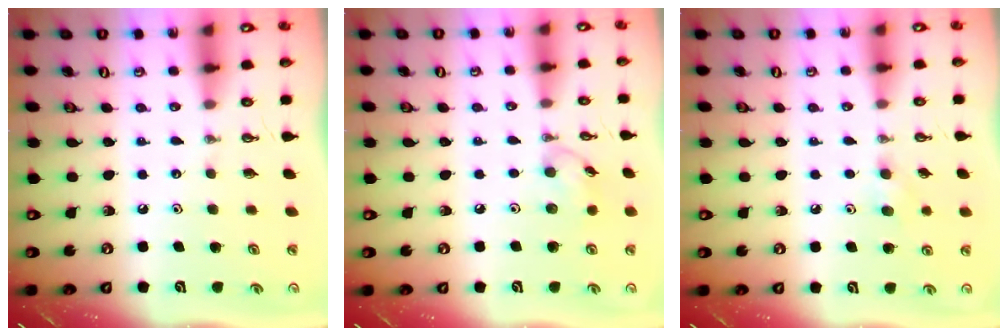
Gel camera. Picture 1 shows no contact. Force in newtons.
{"total": 7.2, "press": 7.2, "slide": 0.8}
{"total": 4.7, "press": 4.6, "slide": 0.9}